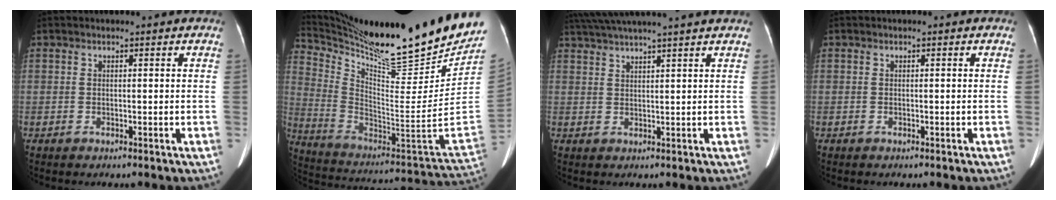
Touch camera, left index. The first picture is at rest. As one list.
[{"total": 30.2, "force": [25.7, 1.6, 15.6], "torque": [-0.273, -0.088, 0.385]}, {"total": 13.4, "force": [11.7, -1.0, 6.4], "torque": [-0.118, 0.030, 0.170]}, {"total": 0.0}]